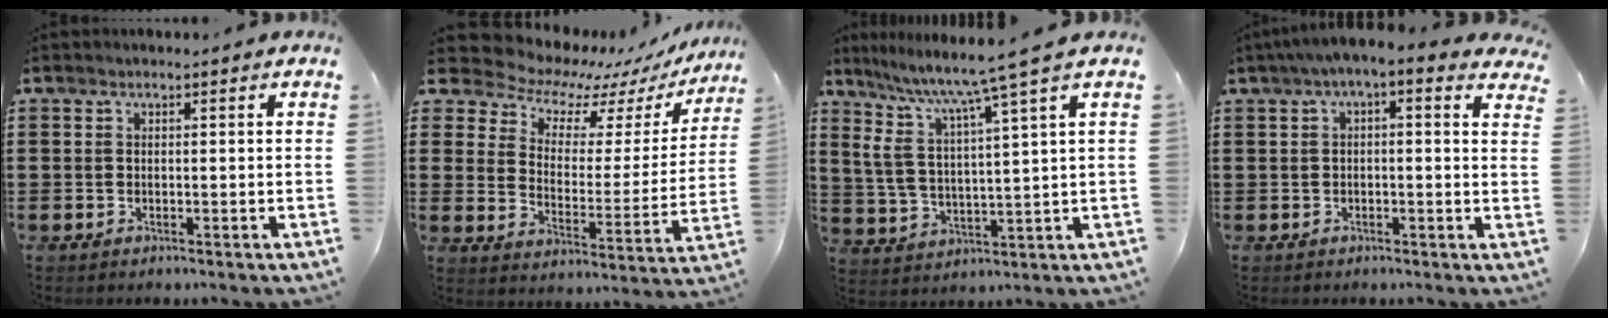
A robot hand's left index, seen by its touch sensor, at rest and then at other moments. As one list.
[{"total": 7.9, "force": [7.1, 2.9, 1.9], "torque": [-0.062, -0.056, 0.118]}, {"total": 8.0, "force": [5.9, -0.3, 5.4], "torque": [-0.131, -0.040, 0.092]}, {"total": 2.4, "force": [0.6, 0.5, 2.3], "torque": [-0.045, -0.001, 0.005]}]